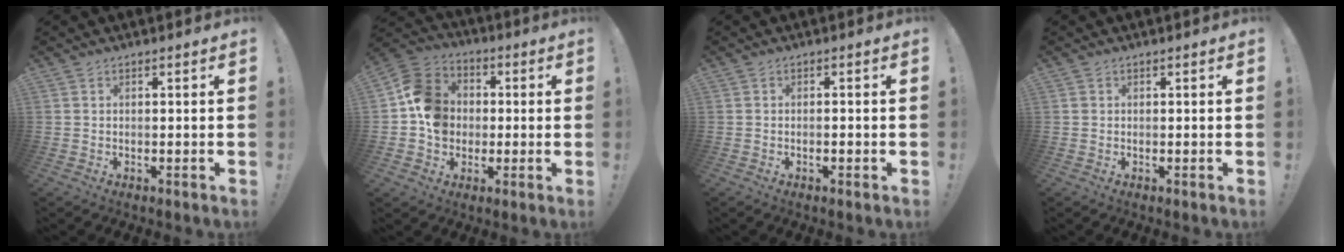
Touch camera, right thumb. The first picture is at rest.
{"total": 13.6, "force": [-0.9, 11.6, 6.9], "torque": [-0.096, 0.023, -0.008]}
{"total": 1.3, "force": [-0.9, 0.1, 0.9], "torque": [-0.019, 0.003, -0.016]}
{"total": 0.5, "force": [0.2, 0.5, 0.1], "torque": [-0.004, 0.003, 0.004]}